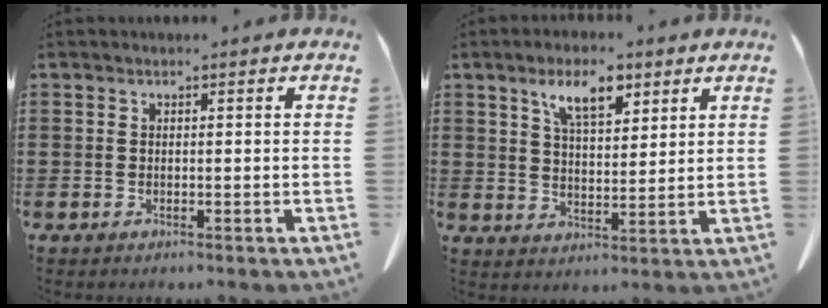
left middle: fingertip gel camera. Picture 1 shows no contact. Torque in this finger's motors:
{"motor_torque": [1.21, 0.93, 0.17, 0.09]}